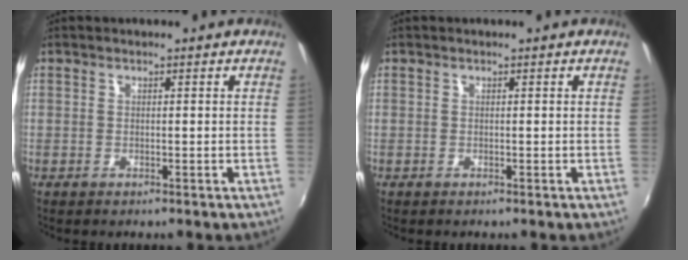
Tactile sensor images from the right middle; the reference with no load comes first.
{"total": 0.0}